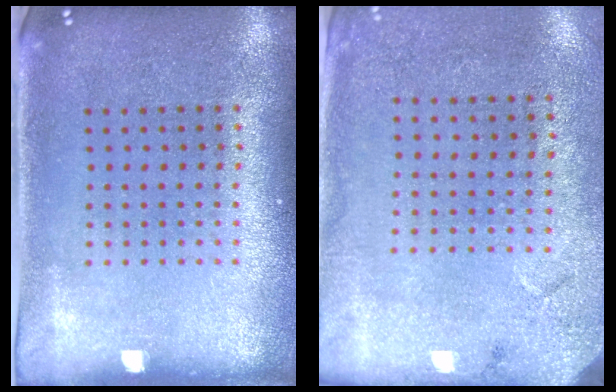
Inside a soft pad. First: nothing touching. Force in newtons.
{"total": 2.7, "press": 2.2, "slide": 1.6}